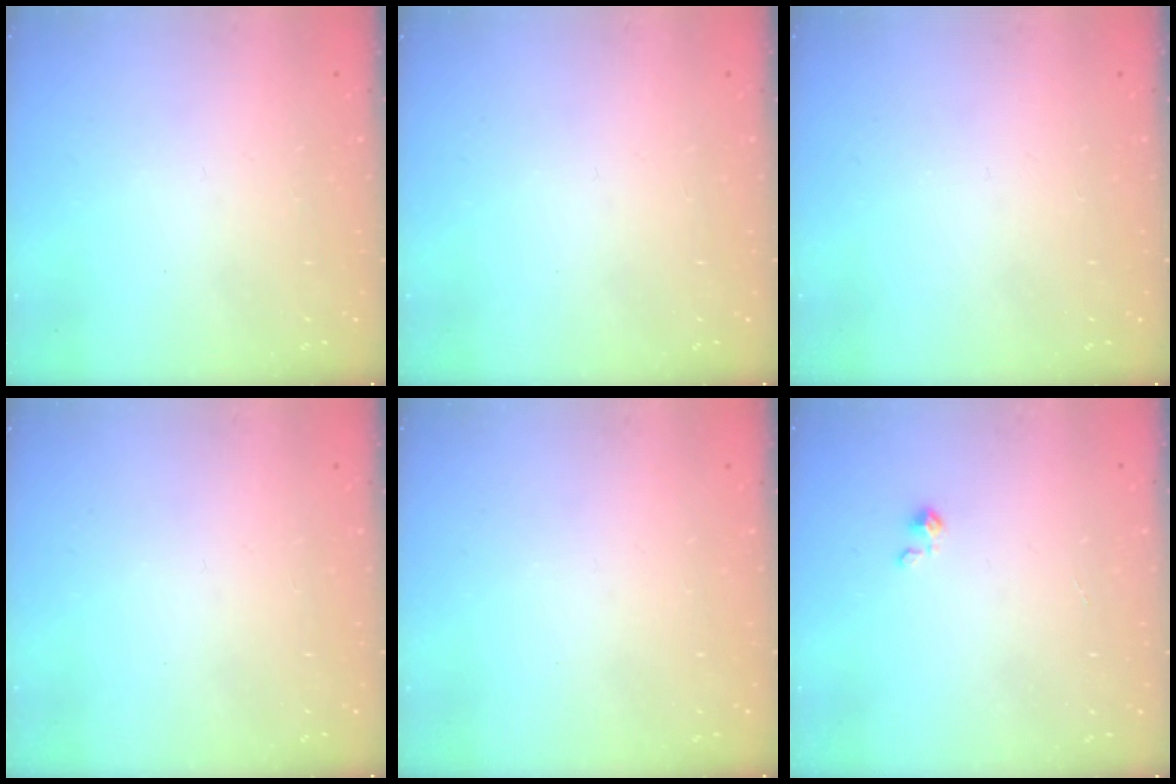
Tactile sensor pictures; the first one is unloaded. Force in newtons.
{"total": 0.0}
{"total": 0.0}
{"total": 0.0}
{"total": 0.0}
{"total": 2.3, "press": 2.2, "slide": 0.3}